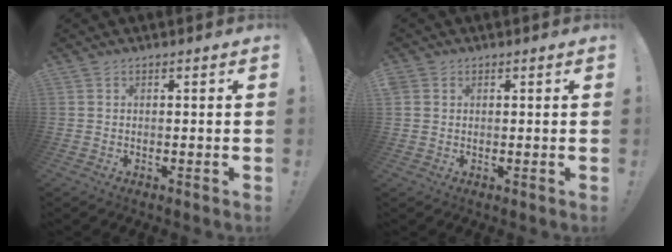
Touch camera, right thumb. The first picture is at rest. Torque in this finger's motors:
{"motor_torque": [-0.10, -0.03, 0.07, -0.01, 0.01]}